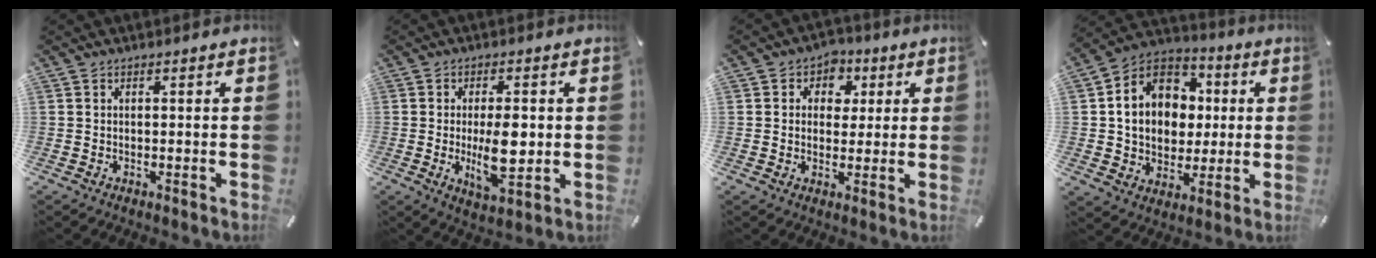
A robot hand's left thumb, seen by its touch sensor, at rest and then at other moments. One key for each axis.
{"total": 9.7, "fx": -0.1, "fy": 4.2, "fz": 8.8, "tx": -0.160, "ty": -0.019, "tz": -0.007}
{"total": 6.1, "fx": 1.0, "fy": 5.5, "fz": 2.6, "tx": -0.034, "ty": 0.002, "tz": 0.011}
{"total": 14.0, "fx": 1.3, "fy": 12.4, "fz": 6.4, "tx": -0.121, "ty": -0.003, "tz": 0.026}